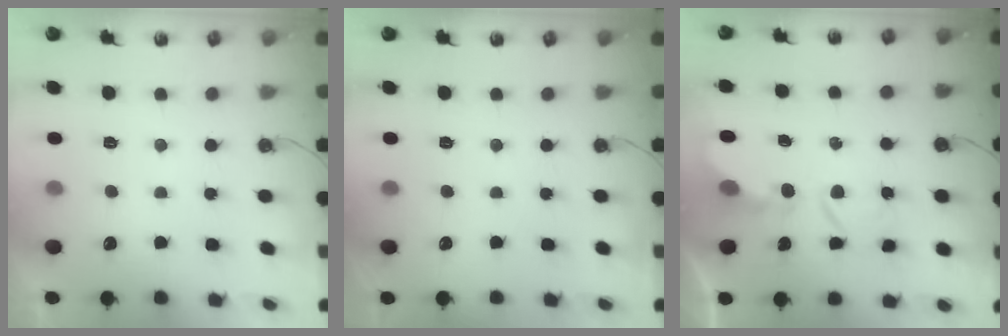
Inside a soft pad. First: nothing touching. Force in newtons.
{"total": 0.0}
{"total": 5.8, "press": 5.8, "slide": 0.4}